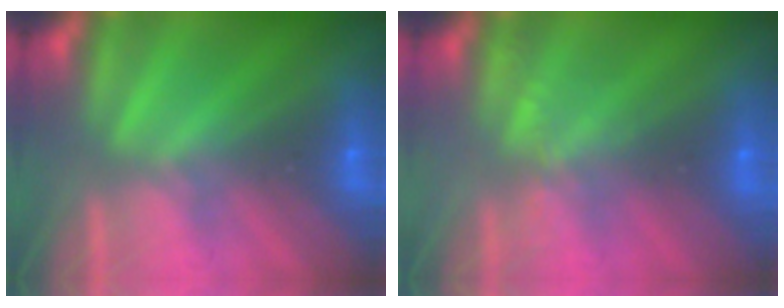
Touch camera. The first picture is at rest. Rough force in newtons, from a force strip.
{"total": 2.1}